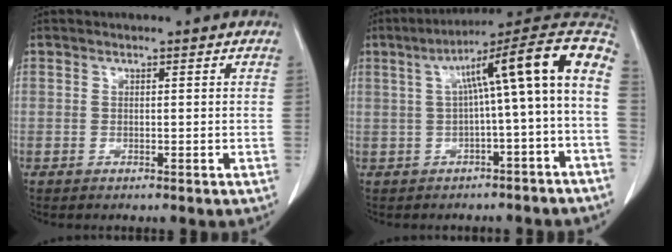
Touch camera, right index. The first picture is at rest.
{"total": 13.8, "force": [0.6, 0.0, 13.8], "torque": [-0.198, 0.050, 0.006]}